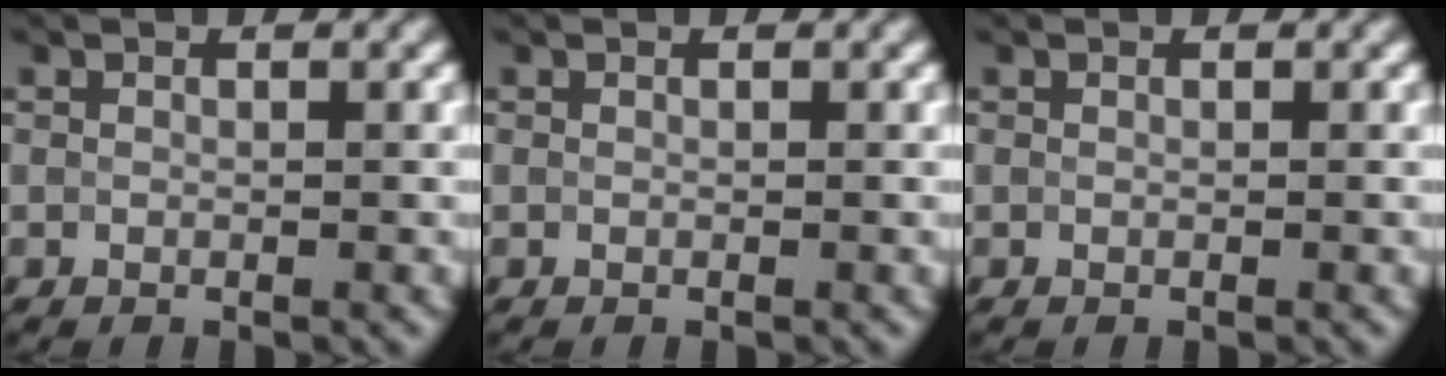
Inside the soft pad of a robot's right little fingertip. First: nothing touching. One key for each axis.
{"total": 0.0}
{"total": 0.0}